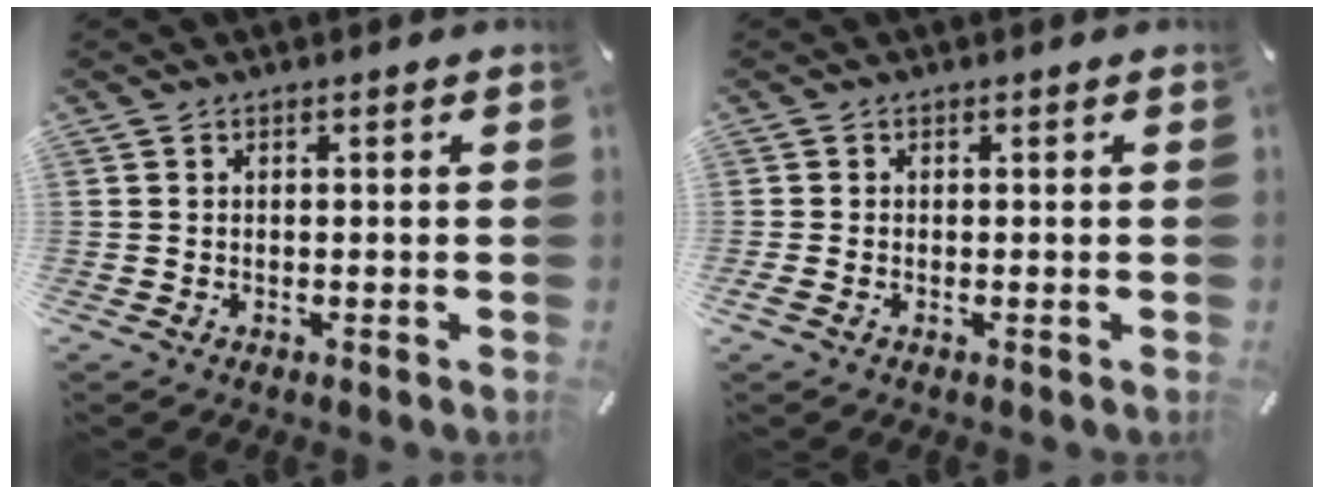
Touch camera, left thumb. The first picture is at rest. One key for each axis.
{"total": 0.5, "fx": -0.2, "fy": 0.3, "fz": 0.3, "tx": -0.006, "ty": 0.000, "tz": -0.005}